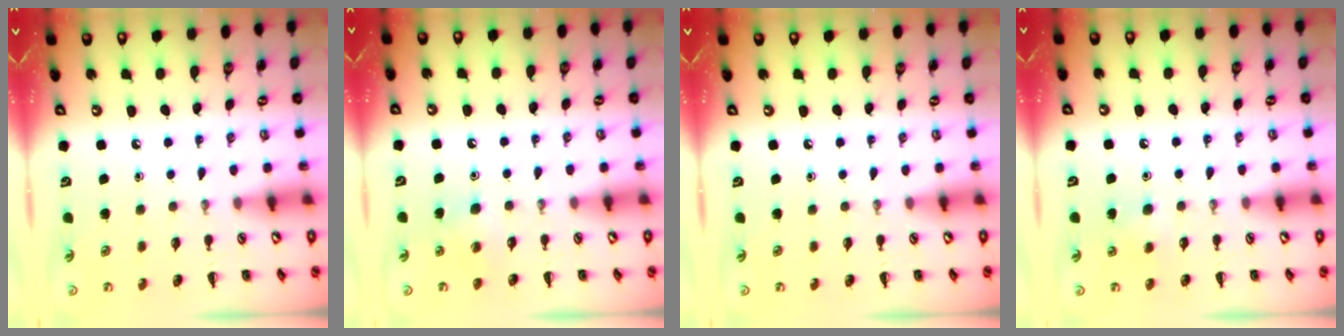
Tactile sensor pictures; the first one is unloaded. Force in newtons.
{"total": 5.4, "press": 5.2, "slide": 1.5}
{"total": 0.0}
{"total": 6.3, "press": 6.1, "slide": 1.6}